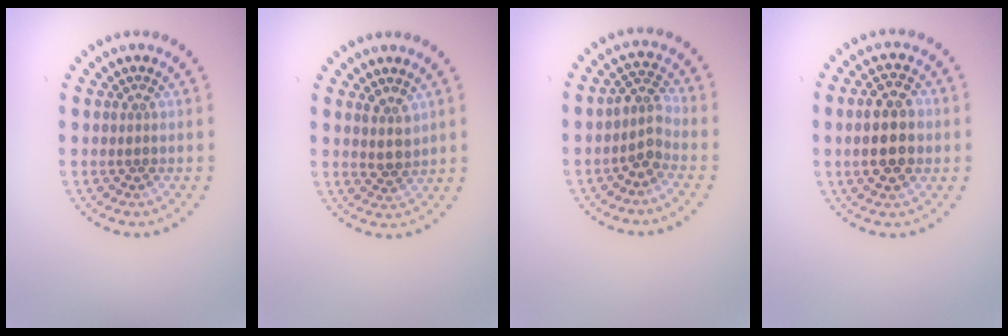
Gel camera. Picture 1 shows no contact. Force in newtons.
{"total": 1.8, "press": 1.6, "slide": 0.9}
{"total": 2.5, "press": 2.0, "slide": 1.6}
{"total": 4.9, "press": 4.9, "slide": 0.4}